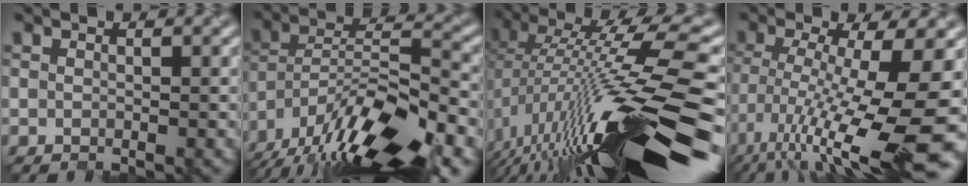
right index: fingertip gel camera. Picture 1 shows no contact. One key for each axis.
{"total": 15.7, "fx": -10.7, "fy": 4.8, "fz": 10.5, "tx": -0.199, "ty": 0.007, "tz": -0.186}
{"total": 16.3, "fx": -4.0, "fy": 4.8, "fz": 15.1, "tx": -0.257, "ty": 0.019, "tz": -0.065}
{"total": 14.7, "fx": -5.6, "fy": 3.6, "fz": 13.2, "tx": -0.236, "ty": -0.020, "tz": -0.090}